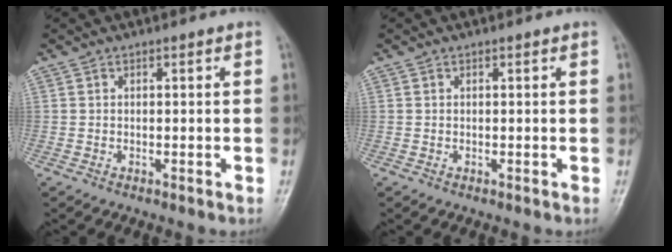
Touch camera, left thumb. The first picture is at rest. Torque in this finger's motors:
{"motor_torque": [-0.06, 0.14, -0.20, 0.00, 0.00]}